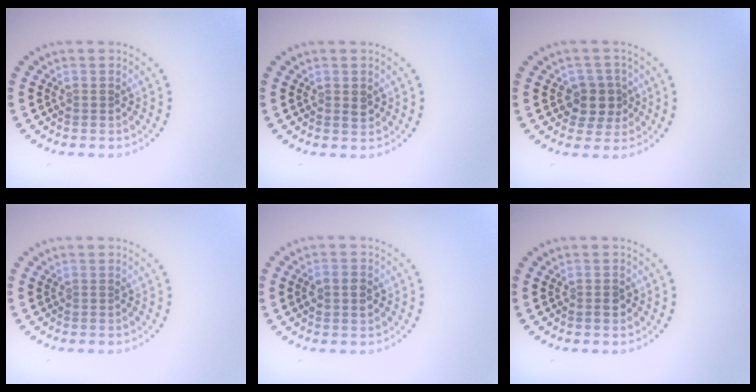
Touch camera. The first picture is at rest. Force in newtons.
{"total": 1.2, "press": 1.2, "slide": 0.0}
{"total": 2.6, "press": 2.3, "slide": 1.2}
{"total": 0.0}
{"total": 2.6, "press": 2.6, "slide": 0.1}
{"total": 1.3, "press": 1.2, "slide": 0.4}